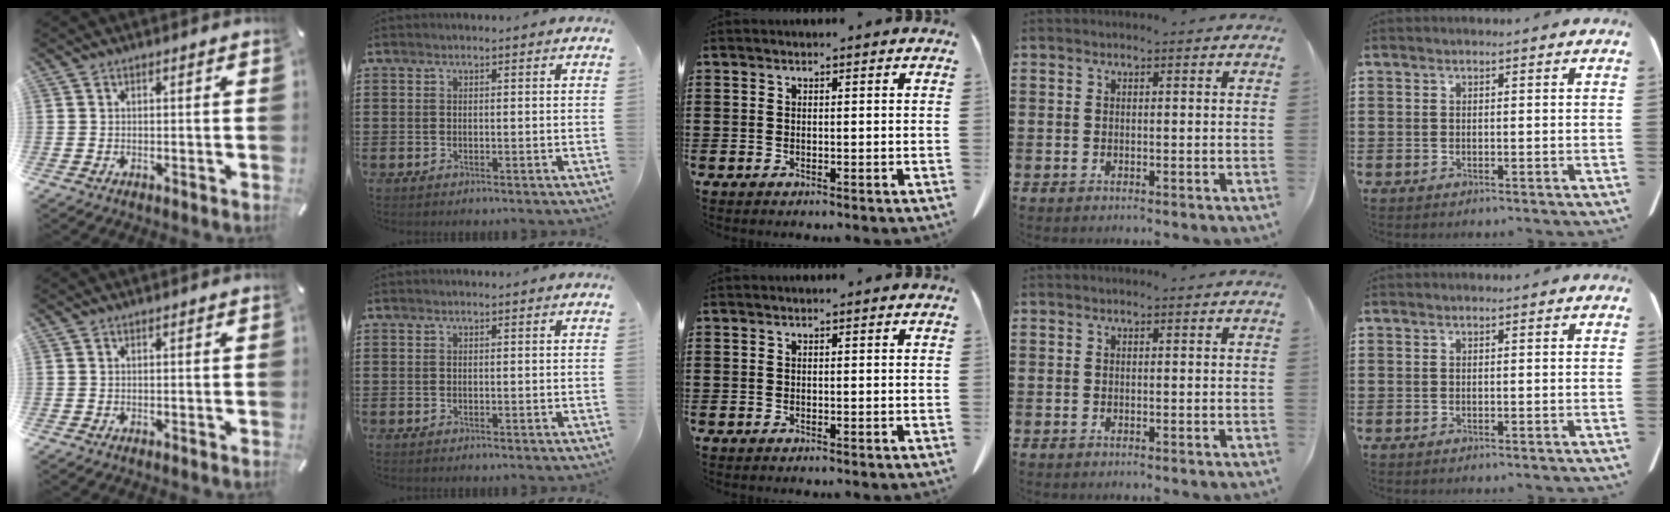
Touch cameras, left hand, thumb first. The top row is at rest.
{}